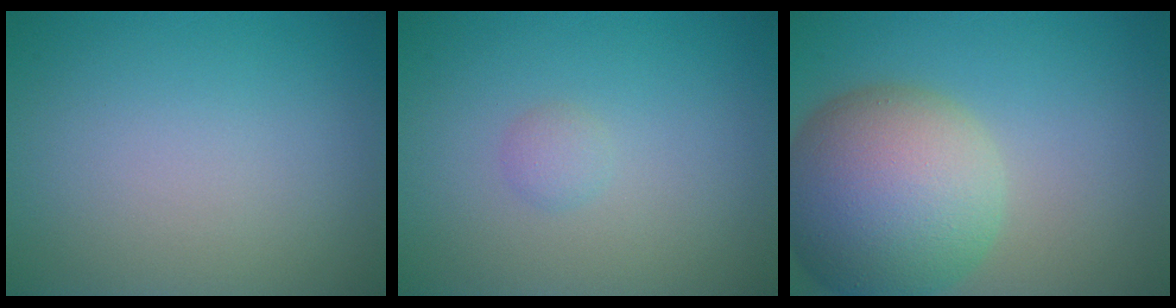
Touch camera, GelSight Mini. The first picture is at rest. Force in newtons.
{"total": 0.9, "press": 0.9, "slide": 0.0}
{"total": 12.0, "press": 12.0, "slide": 0.5}